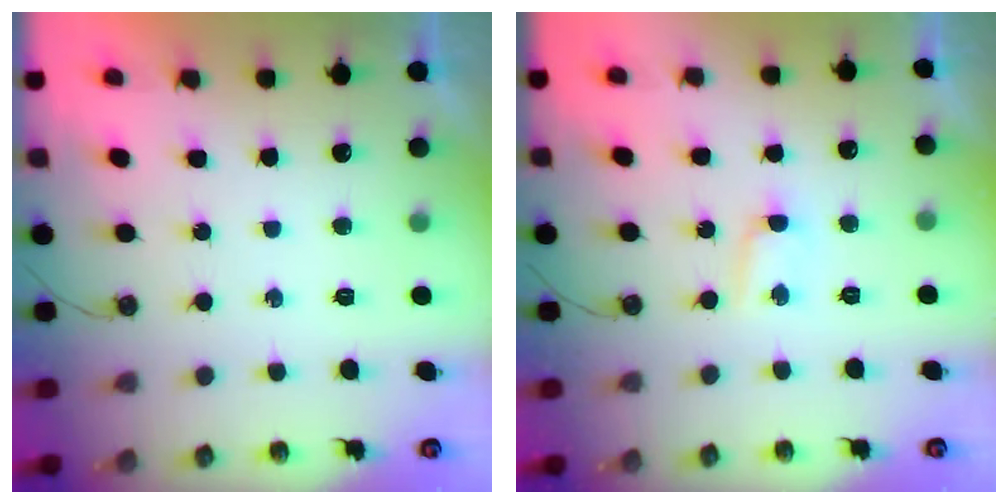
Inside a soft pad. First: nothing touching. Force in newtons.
{"total": 2.5, "press": 2.3, "slide": 0.8}